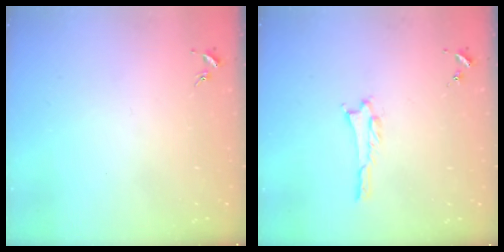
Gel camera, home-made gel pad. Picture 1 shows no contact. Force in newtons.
{"total": 1.0, "press": 1.0, "slide": 0.2}